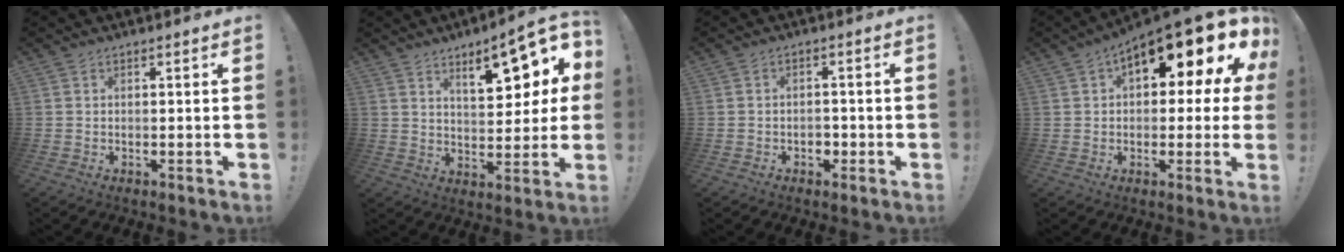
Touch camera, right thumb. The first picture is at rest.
{"total": 15.0, "force": [7.8, 5.5, 11.6], "torque": [-0.153, -0.048, 0.125]}
{"total": 2.6, "force": [-1.0, 2.1, 1.1], "torque": [-0.018, 0.000, -0.018]}
{"total": 13.7, "force": [6.9, 5.3, 10.6], "torque": [-0.144, -0.050, 0.102]}